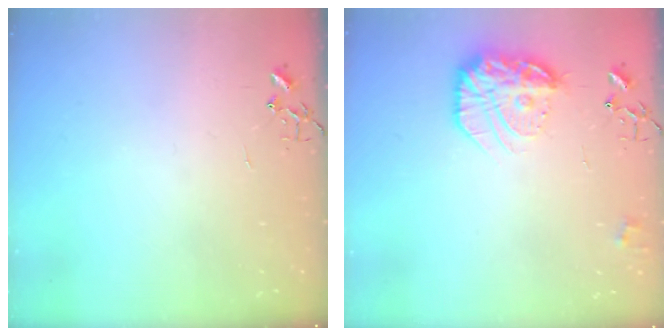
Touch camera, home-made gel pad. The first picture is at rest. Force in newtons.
{"total": 17.7, "press": 17.6, "slide": 1.0}